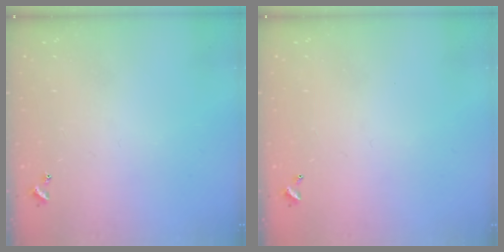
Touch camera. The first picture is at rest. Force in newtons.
{"total": 2.7, "press": 2.7, "slide": 0.1}